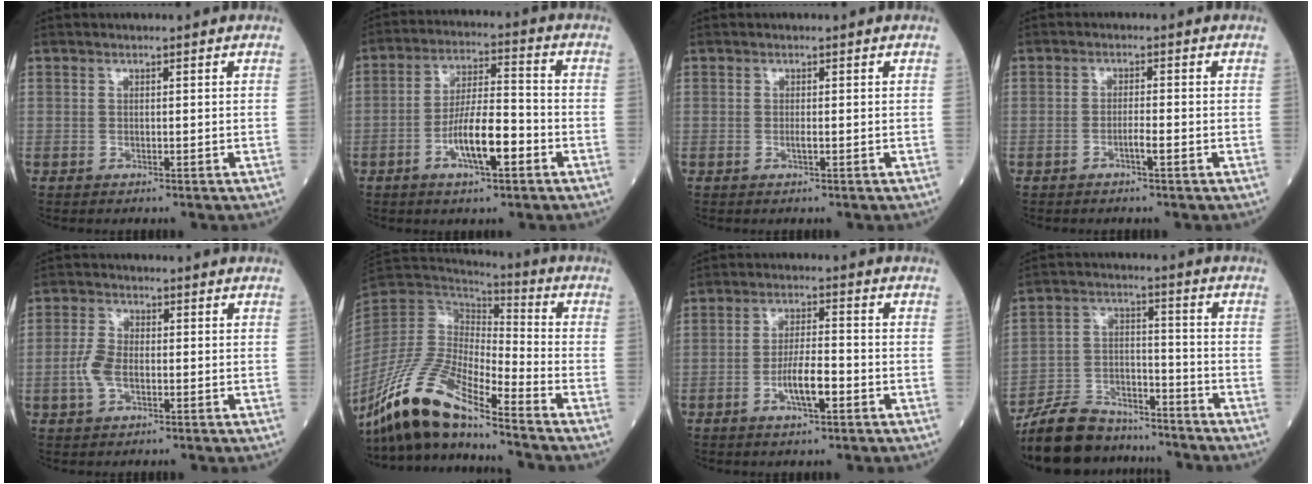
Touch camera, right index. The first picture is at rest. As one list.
[{"total": 9.5, "force": [-3.8, 2.1, 8.4], "torque": [-0.154, 0.008, -0.066]}, {"total": 0.7, "force": [-0.2, 0.0, 0.7], "torque": [-0.013, 0.000, -0.003]}, {"total": 1.8, "force": [-1.0, -0.1, 1.5], "torque": [-0.025, 0.001, -0.021]}, {"total": 4.3, "force": [-1.0, 2.2, 3.5], "torque": [-0.088, 0.008, -0.026]}, {"total": 14.8, "force": [-11.6, 2.1, 9.0], "torque": [-0.185, -0.009, -0.222]}, {"total": 5.9, "force": [-2.3, 1.2, 5.4], "torque": [-0.099, 0.004, -0.041]}, {"total": 13.4, "force": [-12.1, 4.8, 3.1], "torque": [-0.058, 0.027, -0.212]}]